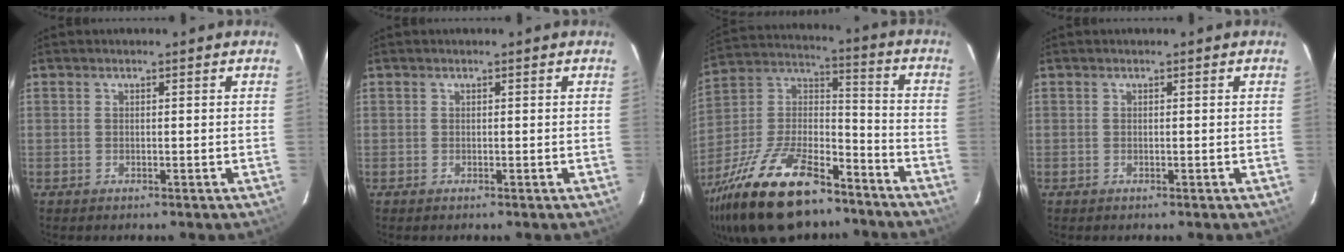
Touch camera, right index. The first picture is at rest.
{"total": 0.0}
{"total": 27.4, "force": [-18.5, 11.2, 16.8], "torque": [-0.343, -0.008, -0.306]}
{"total": 0.0}